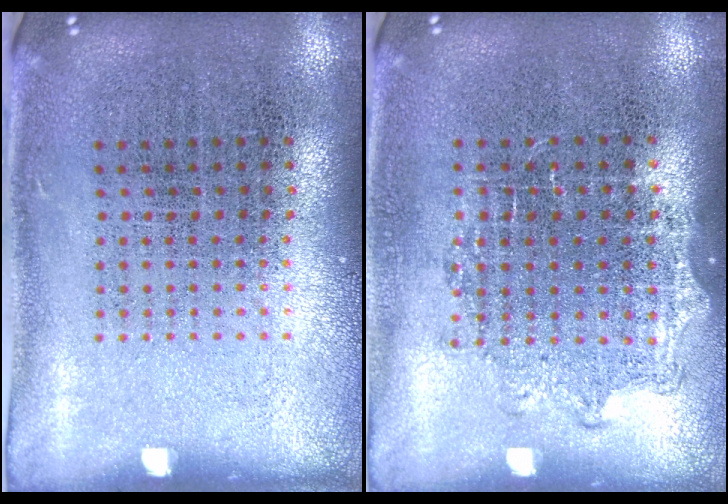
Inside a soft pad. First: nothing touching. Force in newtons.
{"total": 0.9, "press": 0.8, "slide": 0.4}